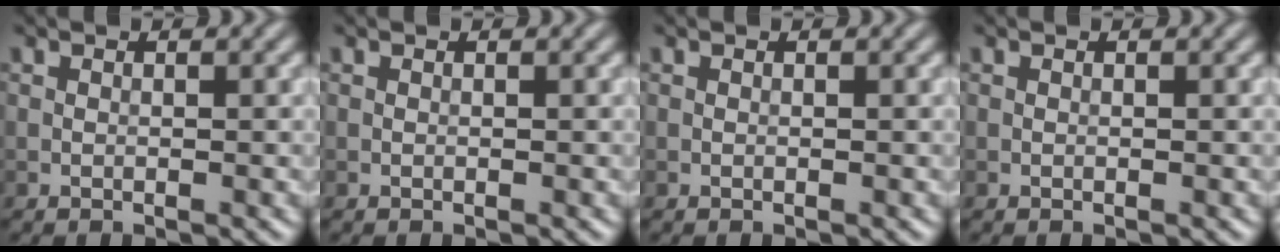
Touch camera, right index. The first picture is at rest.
{"total": 0.0}
{"total": 0.0}
{"total": 0.0}